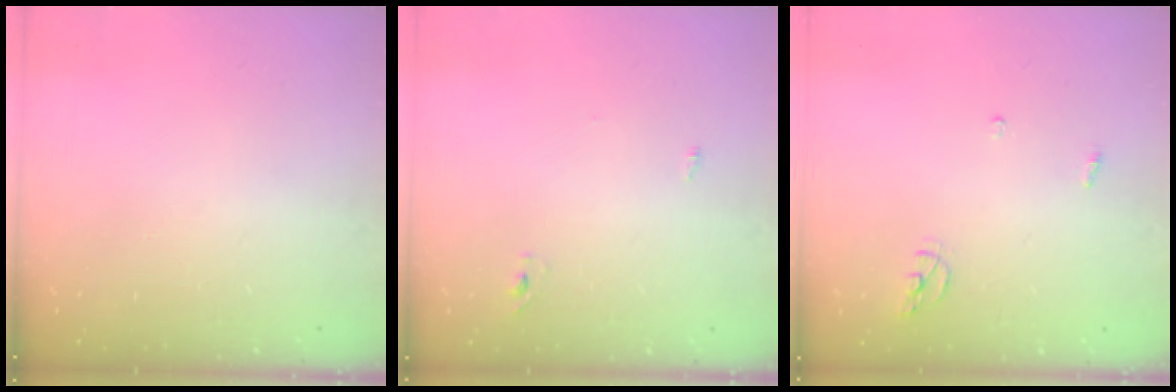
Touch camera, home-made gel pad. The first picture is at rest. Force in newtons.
{"total": 2.4, "press": 2.2, "slide": 1.0}
{"total": 5.5, "press": 5.5, "slide": 0.2}